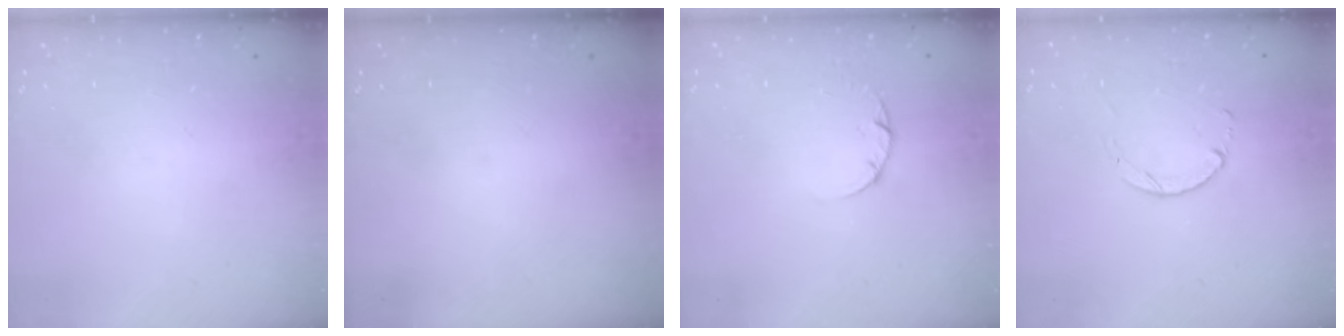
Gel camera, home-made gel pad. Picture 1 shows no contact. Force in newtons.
{"total": 0.0}
{"total": 2.2, "press": 2.2, "slide": 0.3}
{"total": 1.4, "press": 1.4, "slide": 0.2}